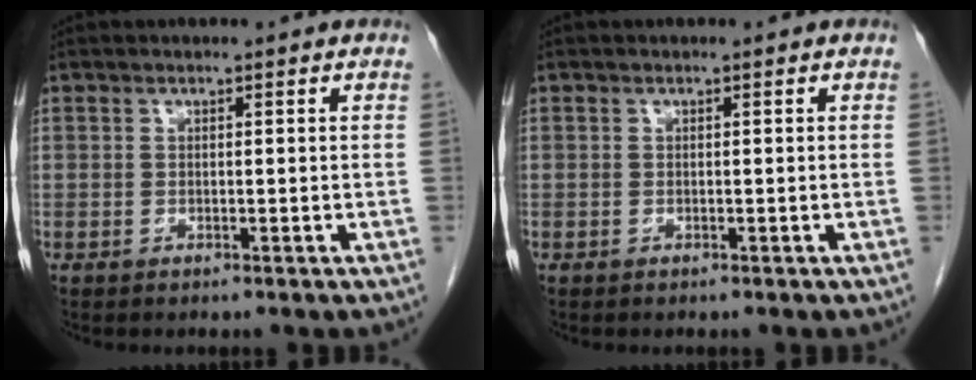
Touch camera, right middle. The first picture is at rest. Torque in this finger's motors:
{"motor_torque": [0.04, -0.60, -0.04, -0.02]}